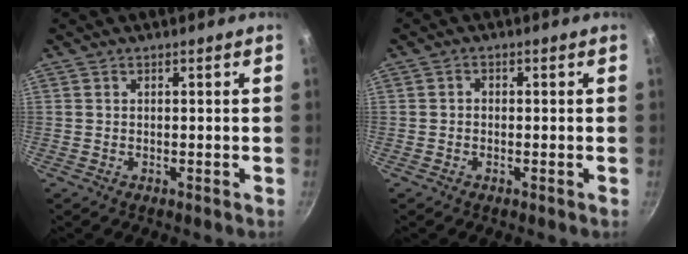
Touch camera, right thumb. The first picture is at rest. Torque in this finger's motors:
{"motor_torque": [-0.28, 0.00, 0.10, 0.26, 0.00]}